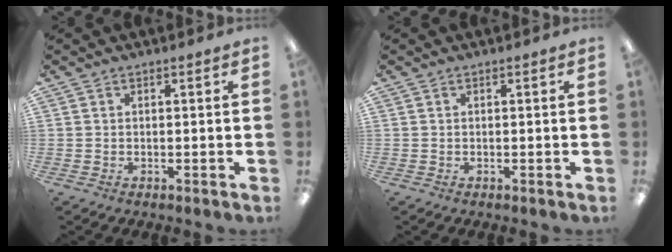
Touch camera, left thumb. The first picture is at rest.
{"total": 0.0}